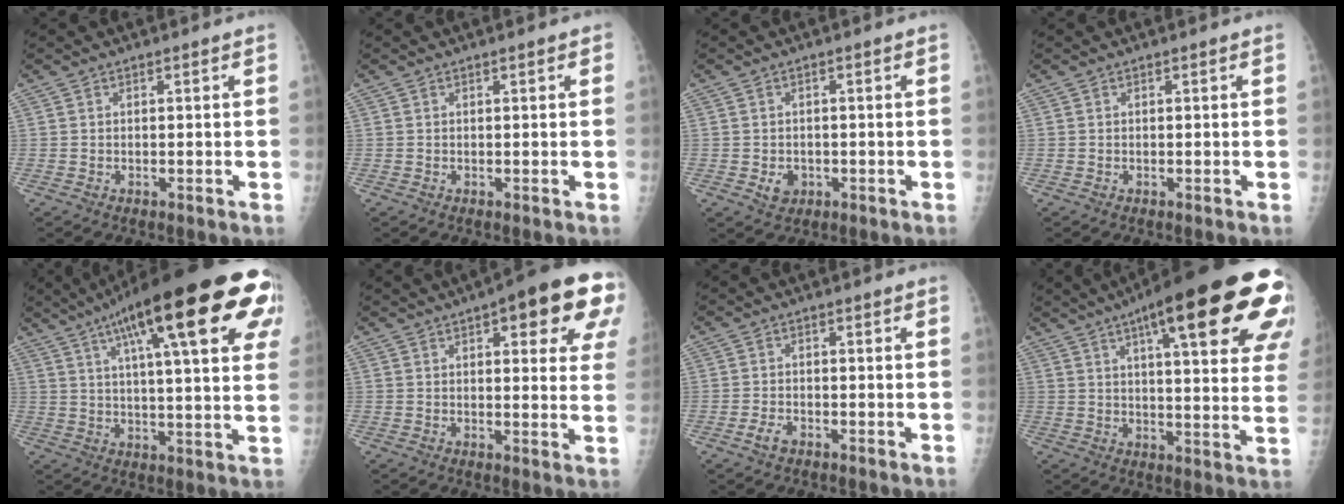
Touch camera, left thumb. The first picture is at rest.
{"total": 0.6, "force": [0.2, 0.2, 0.5], "torque": [-0.007, 0.001, 0.002]}
{"total": 3.0, "force": [-0.8, 2.5, 1.4], "torque": [-0.011, 0.002, -0.005]}
{"total": 0.0}
{"total": 30.0, "force": [13.8, 7.2, 25.6], "torque": [-0.317, 0.013, 0.194]}
{"total": 17.4, "force": [8.0, 5.7, 14.4], "torque": [-0.155, -0.014, 0.089]}
{"total": 2.3, "force": [-1.4, 1.3, 1.3], "torque": [-0.027, 0.006, -0.025]}
{"total": 30.2, "force": [14.2, 7.4, 25.6], "torque": [-0.280, 0.009, 0.193]}